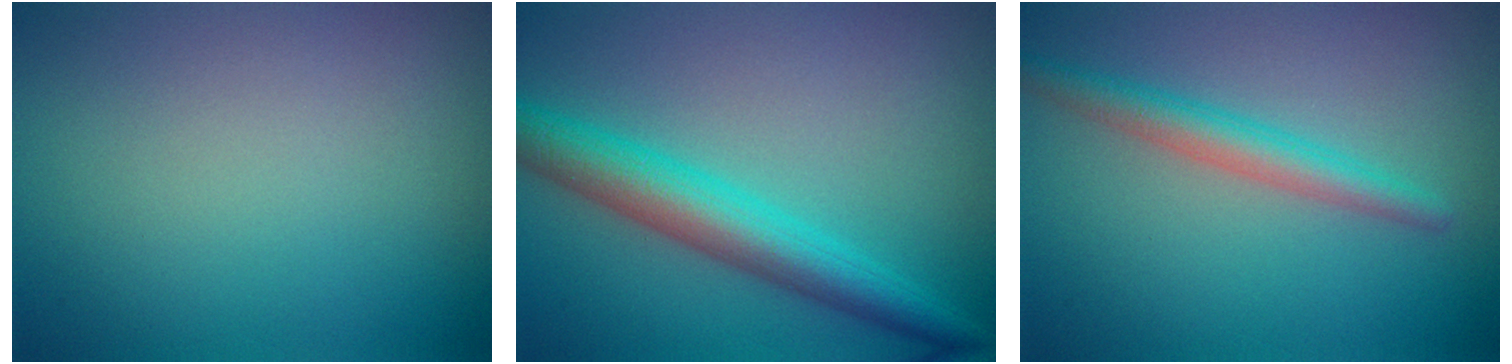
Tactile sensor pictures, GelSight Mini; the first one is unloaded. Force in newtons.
{"total": 5.4, "press": 5.4, "slide": 0.1}
{"total": 2.8, "press": 2.8, "slide": 0.0}